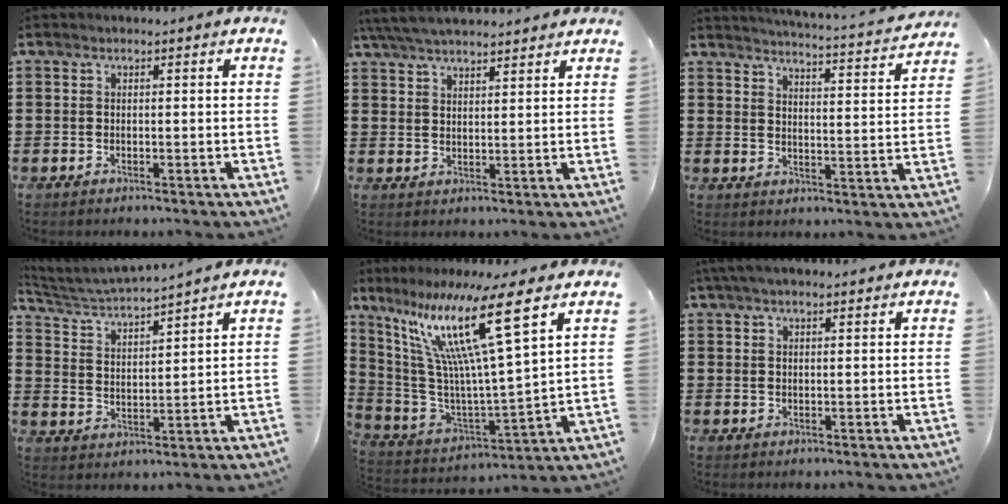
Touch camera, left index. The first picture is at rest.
{"total": 5.4, "force": [5.0, 0.6, 1.8], "torque": [-0.050, -0.010, 0.094]}
{"total": 3.6, "force": [3.5, -0.6, 0.8], "torque": [-0.026, -0.035, 0.053]}
{"total": 3.6, "force": [3.5, -0.3, 0.8], "torque": [-0.034, -0.029, 0.054]}
{"total": 16.8, "force": [9.1, 0.9, 14.1], "torque": [-0.314, -0.048, 0.132]}
{"total": 2.5, "force": [2.0, 0.5, 1.4], "torque": [-0.031, 0.006, 0.038]}